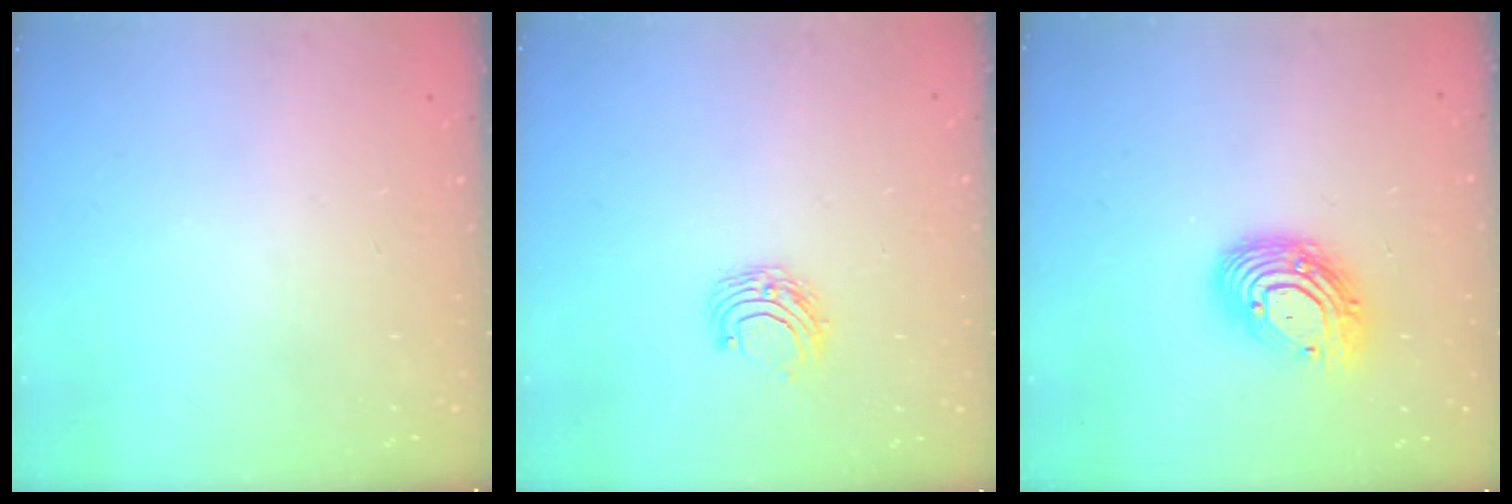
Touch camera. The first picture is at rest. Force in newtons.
{"total": 6.0, "press": 5.9, "slide": 0.6}
{"total": 13.1, "press": 13.1, "slide": 1.1}